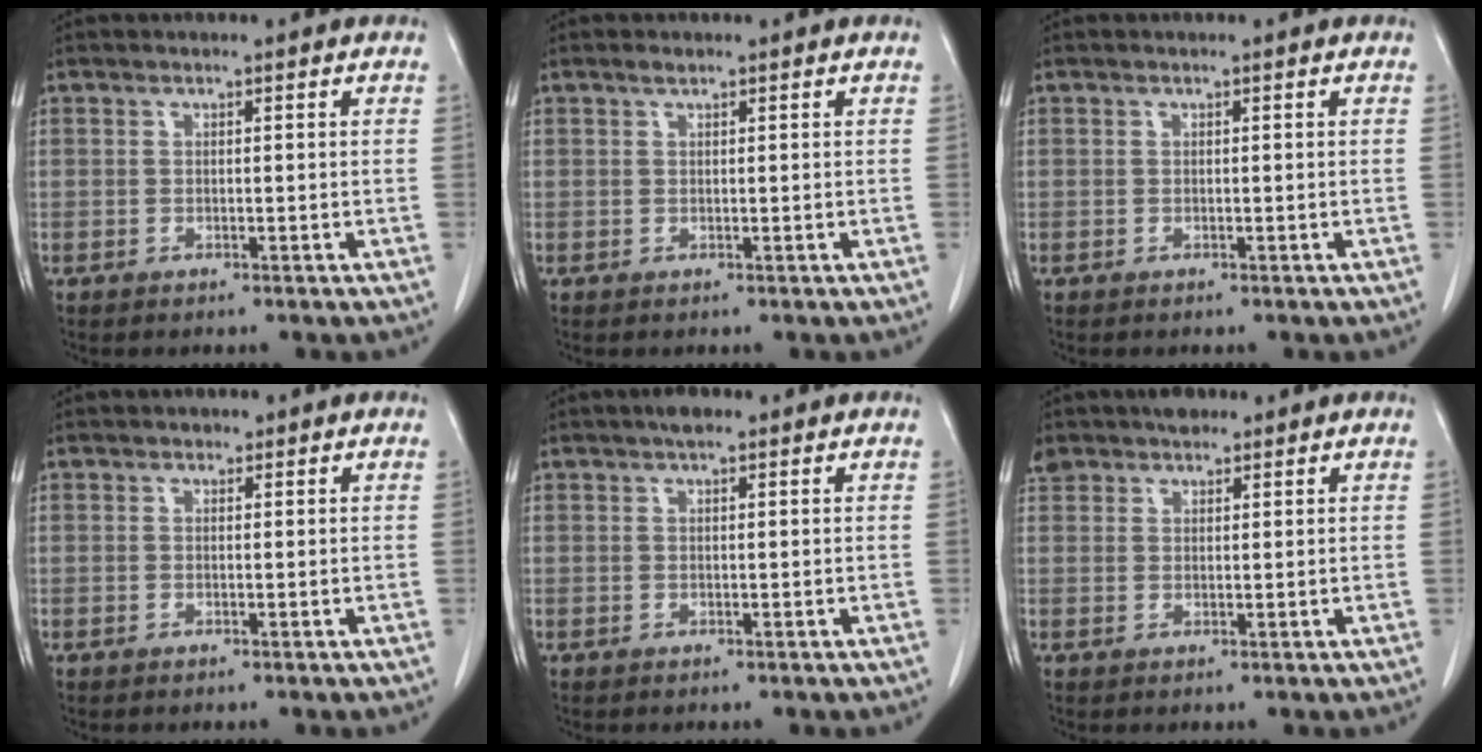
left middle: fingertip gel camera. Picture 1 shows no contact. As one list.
[{"total": 0.7, "force": [0.6, 0.2, 0.4], "torque": [-0.012, 0.000, 0.011]}, {"total": 0.0}, {"total": 0.7, "force": [0.4, 0.5, 0.1], "torque": [-0.001, 0.000, 0.004]}, {"total": 1.9, "force": [1.3, 0.6, 1.3], "torque": [-0.024, 0.009, 0.019]}, {"total": 3.9, "force": [3.1, 2.2, 1.0], "torque": [-0.022, 0.015, 0.056]}]